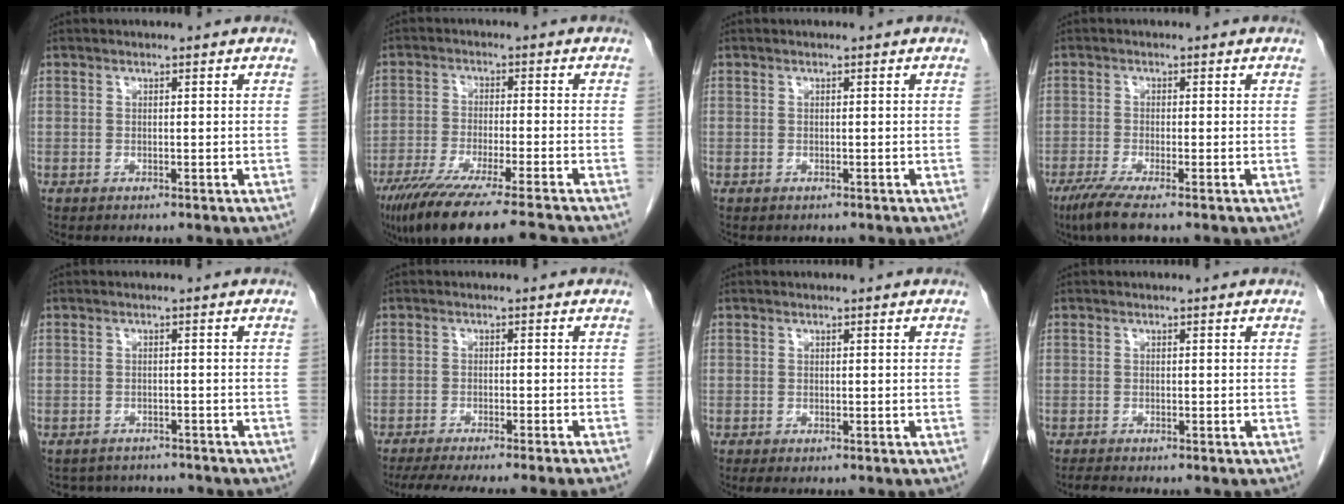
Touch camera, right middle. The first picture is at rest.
{"total": 15.2, "force": [-12.4, -0.2, 8.8], "torque": [-0.145, -0.050, -0.201]}
{"total": 0.0}
{"total": 4.5, "force": [-3.1, 0.0, 3.3], "torque": [-0.065, -0.015, -0.061]}
{"total": 6.2, "force": [-5.9, 1.8, 0.5], "torque": [-0.003, 0.010, -0.073]}
{"total": 13.1, "force": [-11.4, -1.1, 6.5], "torque": [-0.075, -0.032, -0.161]}
{"total": 1.1, "force": [-0.8, 0.4, 0.7], "torque": [-0.013, -0.004, -0.007]}
{"total": 1.1, "force": [-1.0, -0.3, 0.3], "torque": [-0.018, -0.009, -0.019]}